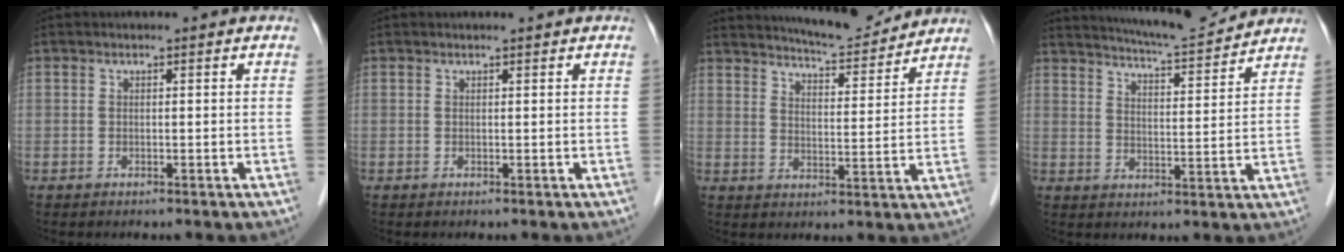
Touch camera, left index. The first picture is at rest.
{"total": 0.6, "force": [0.6, 0.0, 0.2], "torque": [-0.007, 0.003, 0.009]}
{"total": 11.1, "force": [10.6, 1.0, 3.2], "torque": [-0.053, 0.000, 0.151]}
{"total": 12.1, "force": [11.5, 0.3, 3.7], "torque": [-0.067, 0.004, 0.165]}